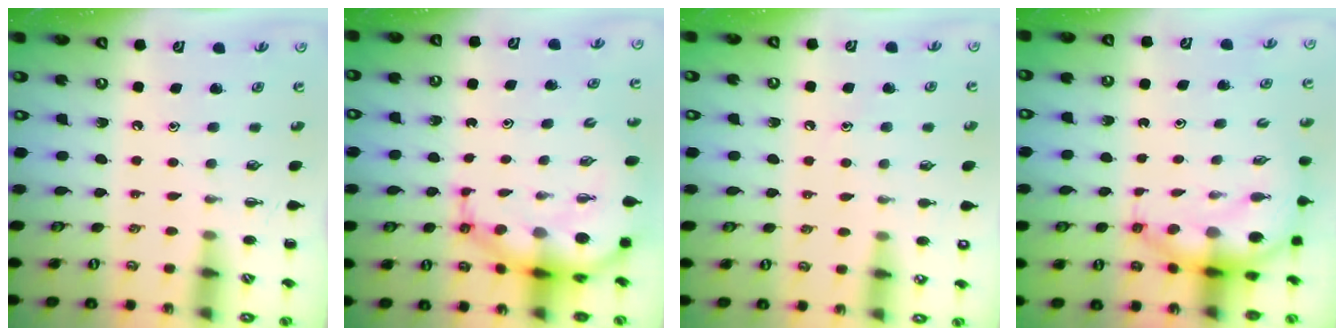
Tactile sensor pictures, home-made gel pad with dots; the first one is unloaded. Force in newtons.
{"total": 9.9, "press": 9.5, "slide": 2.8}
{"total": 5.4, "press": 5.2, "slide": 1.4}
{"total": 6.7, "press": 6.5, "slide": 1.5}